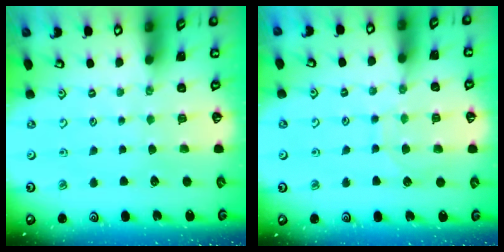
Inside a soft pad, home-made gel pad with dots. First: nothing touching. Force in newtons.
{"total": 7.9, "press": 7.9, "slide": 0.6}